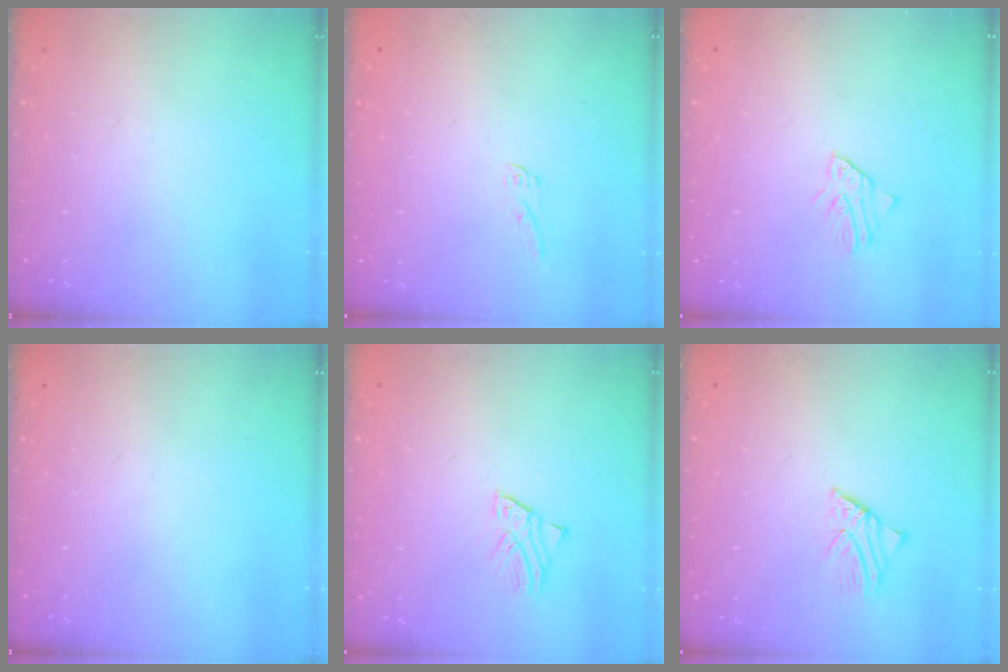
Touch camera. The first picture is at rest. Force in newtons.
{"total": 4.0, "press": 4.0, "slide": 0.3}
{"total": 2.1, "press": 2.1, "slide": 0.2}
{"total": 0.0}
{"total": 1.6, "press": 1.6, "slide": 0.2}
{"total": 1.5, "press": 1.5, "slide": 0.0}